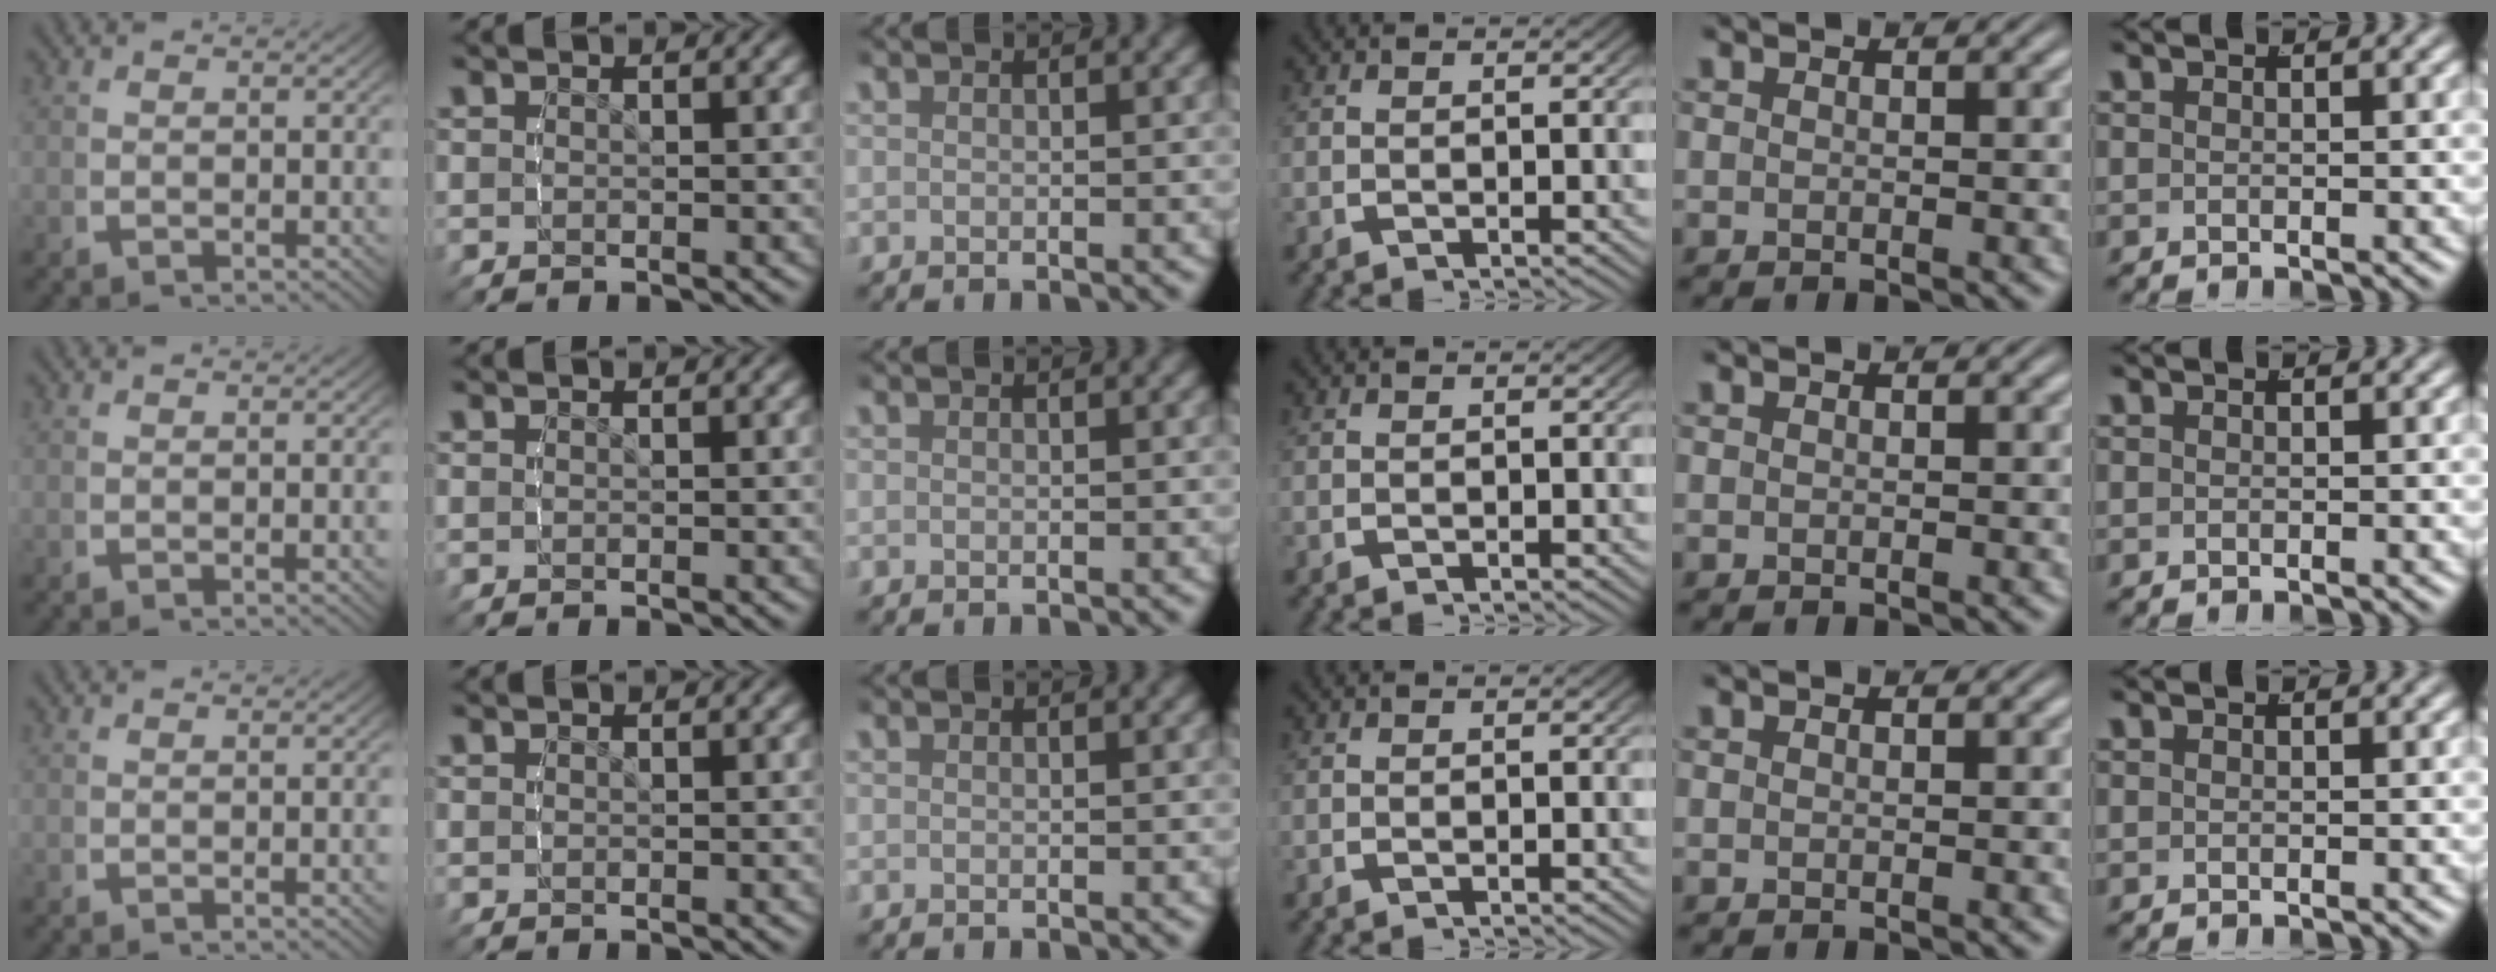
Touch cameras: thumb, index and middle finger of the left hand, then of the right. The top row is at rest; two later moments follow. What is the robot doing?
{"motion": "lift_and_place", "object": "bottle"}